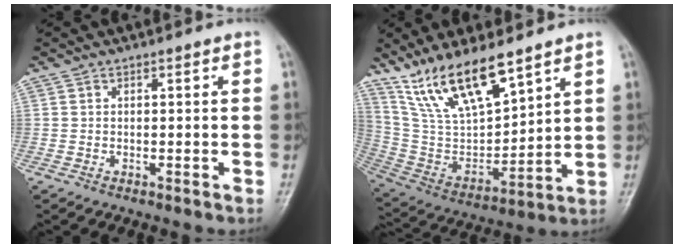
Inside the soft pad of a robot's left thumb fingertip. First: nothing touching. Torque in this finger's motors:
{"motor_torque": [0.63, 0.26, 1.15, -1.62, 0.13]}